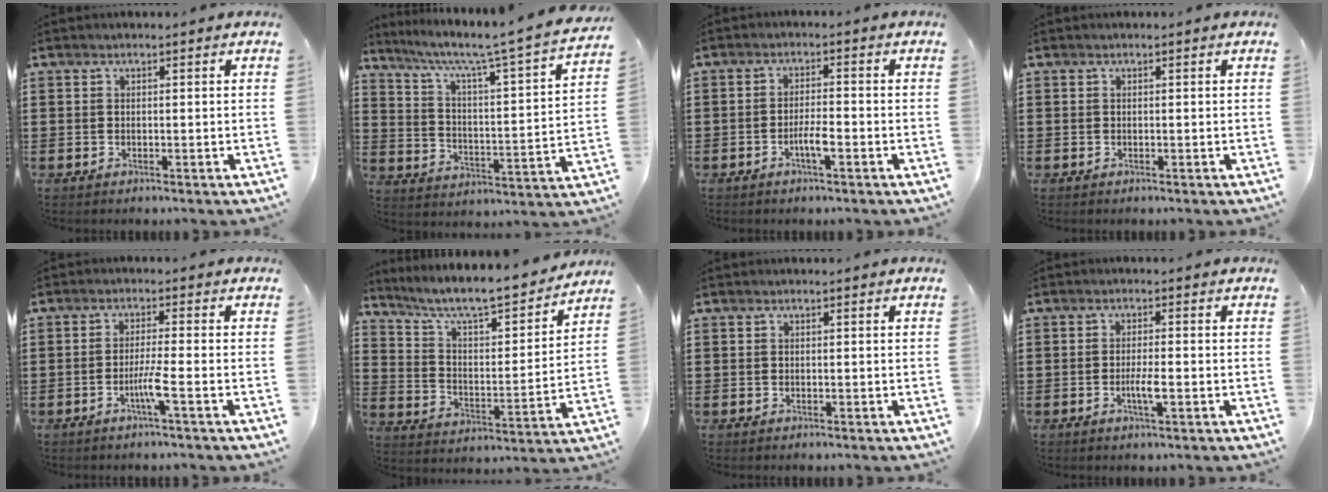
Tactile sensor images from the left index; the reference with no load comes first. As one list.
[{"total": 5.8, "force": [4.5, -0.3, 3.6], "torque": [-0.091, -0.044, 0.064]}, {"total": 3.3, "force": [-1.4, 0.6, 2.9], "torque": [-0.051, 0.004, -0.026]}, {"total": 0.0}, {"total": 3.9, "force": [-1.8, -0.5, 3.4], "torque": [-0.067, -0.010, -0.037]}, {"total": 8.0, "force": [7.0, 0.9, 3.8], "torque": [-0.094, -0.052, 0.113]}, {"total": 0.0}, {"total": 3.2, "force": [-0.9, 0.5, 3.1], "torque": [-0.053, 0.001, -0.016]}]